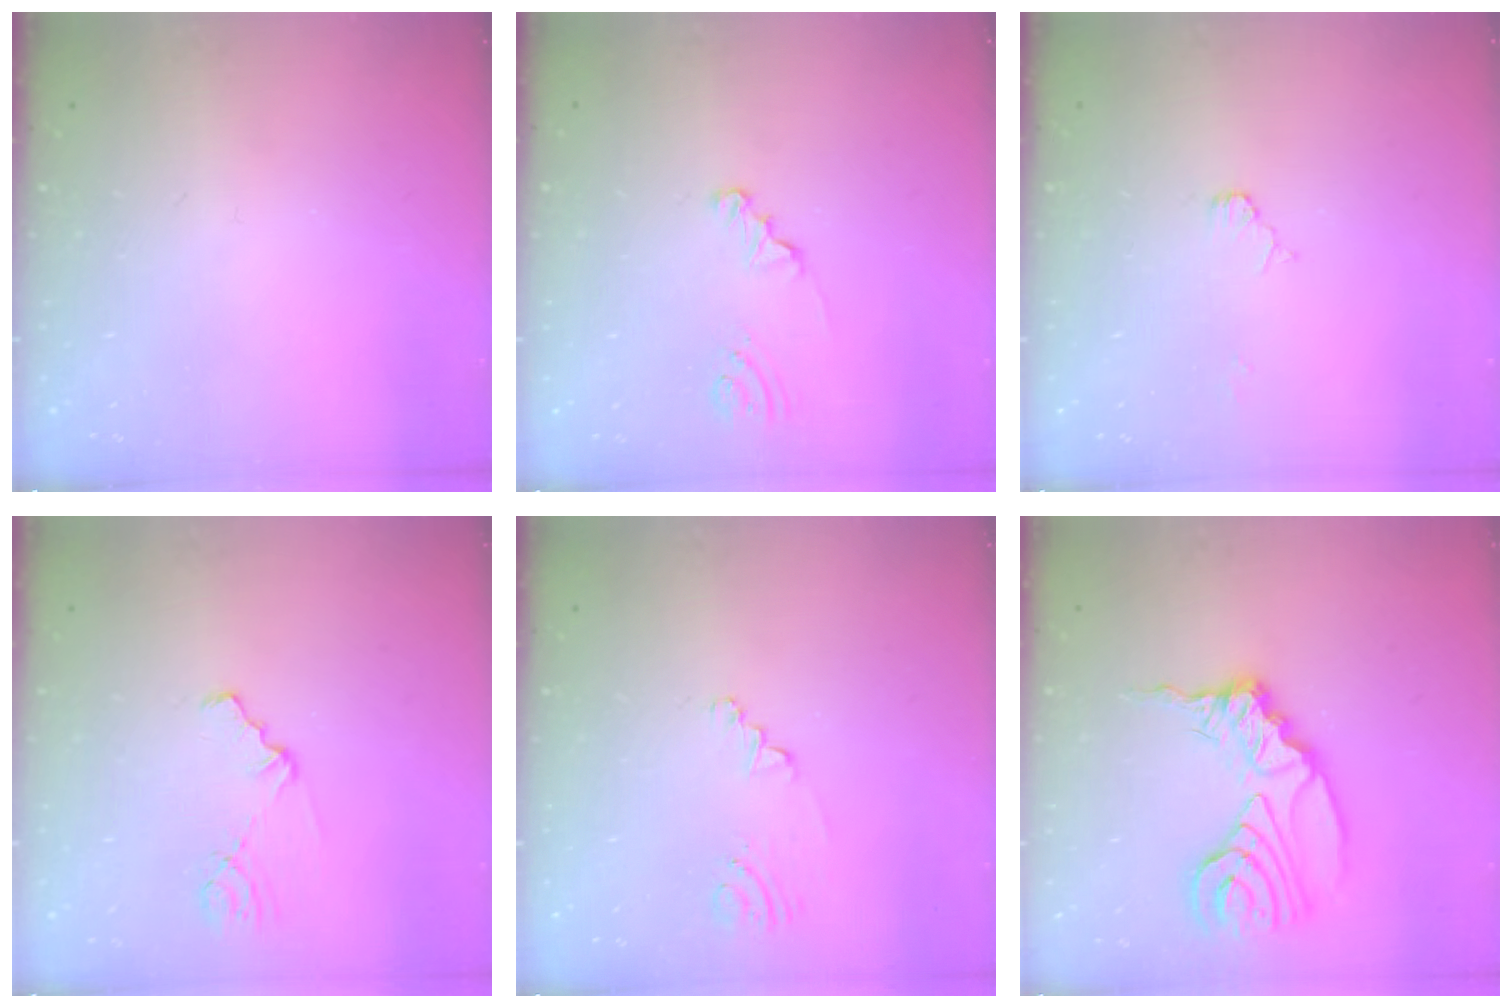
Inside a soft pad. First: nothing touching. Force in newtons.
{"total": 1.7, "press": 1.7, "slide": 0.2}
{"total": 2.0, "press": 2.0, "slide": 0.2}
{"total": 1.2, "press": 1.2, "slide": 0.2}
{"total": 2.0, "press": 1.7, "slide": 1.0}
{"total": 14.9, "press": 14.8, "slide": 1.9}